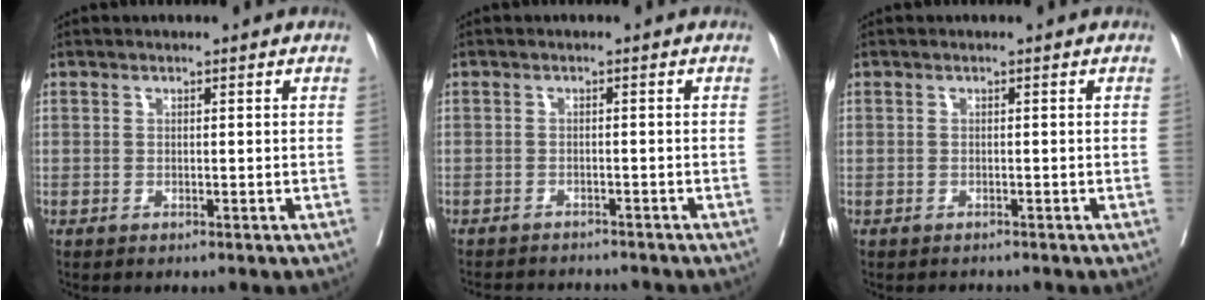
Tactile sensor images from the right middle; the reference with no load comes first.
{"total": 7.0, "force": [-6.8, 1.1, 1.6], "torque": [-0.017, -0.003, -0.088]}
{"total": 1.0, "force": [-0.9, 0.4, 0.0], "torque": [-0.004, -0.002, -0.014]}